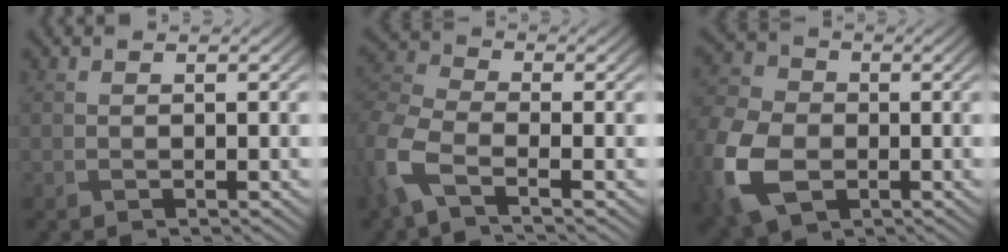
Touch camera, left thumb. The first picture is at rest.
{"total": 6.3, "force": [-2.9, 2.9, 4.8], "torque": [-0.131, -0.010, -0.078]}
{"total": 12.9, "force": [-3.8, 9.2, 8.2], "torque": [-0.247, -0.043, -0.072]}